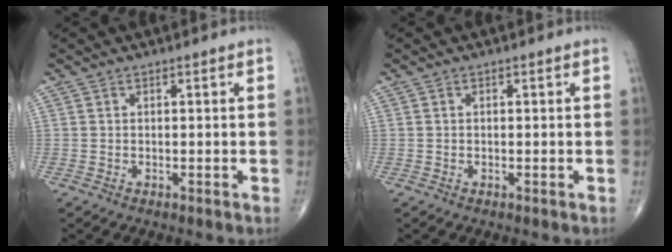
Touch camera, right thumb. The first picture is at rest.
{"total": 0.0}